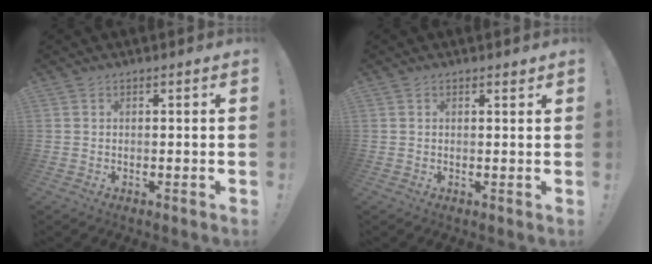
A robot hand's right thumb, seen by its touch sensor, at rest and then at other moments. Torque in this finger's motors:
{"motor_torque": [-0.03, 0.24, 0.18, 0.19, -0.01]}